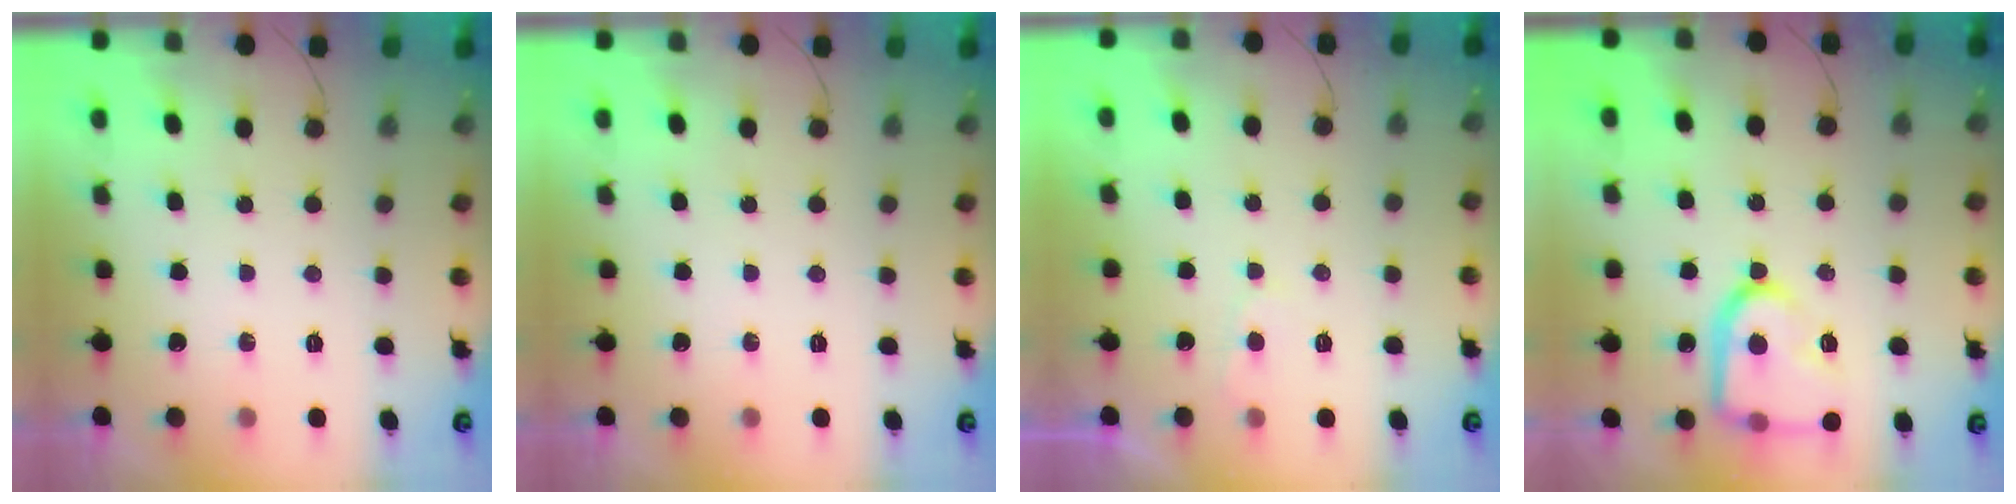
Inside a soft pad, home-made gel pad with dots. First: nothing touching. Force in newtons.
{"total": 0.0}
{"total": 2.0, "press": 2.0, "slide": 0.3}
{"total": 16.4, "press": 16.4, "slide": 1.5}